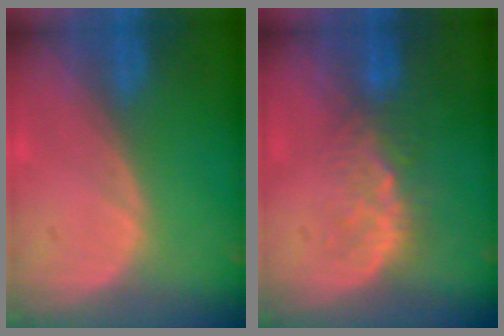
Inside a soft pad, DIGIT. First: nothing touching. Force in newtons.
{"total": 4.8, "press": 4.3, "slide": 2.1}